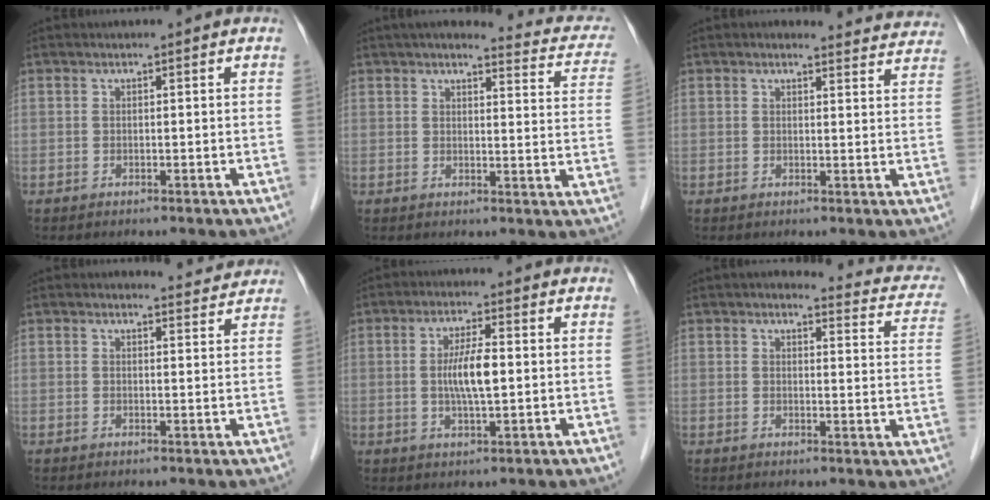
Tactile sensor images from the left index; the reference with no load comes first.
{"total": 10.8, "force": [9.4, 2.4, 4.9], "torque": [-0.043, -0.008, 0.079]}
{"total": 7.6, "force": [7.3, 1.7, 0.5], "torque": [0.022, -0.012, 0.051]}
{"total": 2.9, "force": [2.8, 0.4, -0.3], "torque": [-0.004, -0.008, 0.025]}
{"total": 5.7, "force": [-0.1, 0.9, 5.7], "torque": [-0.112, -0.002, -0.005]}
{"total": 8.8, "force": [7.9, 2.4, 3.0], "torque": [-0.015, -0.018, 0.058]}